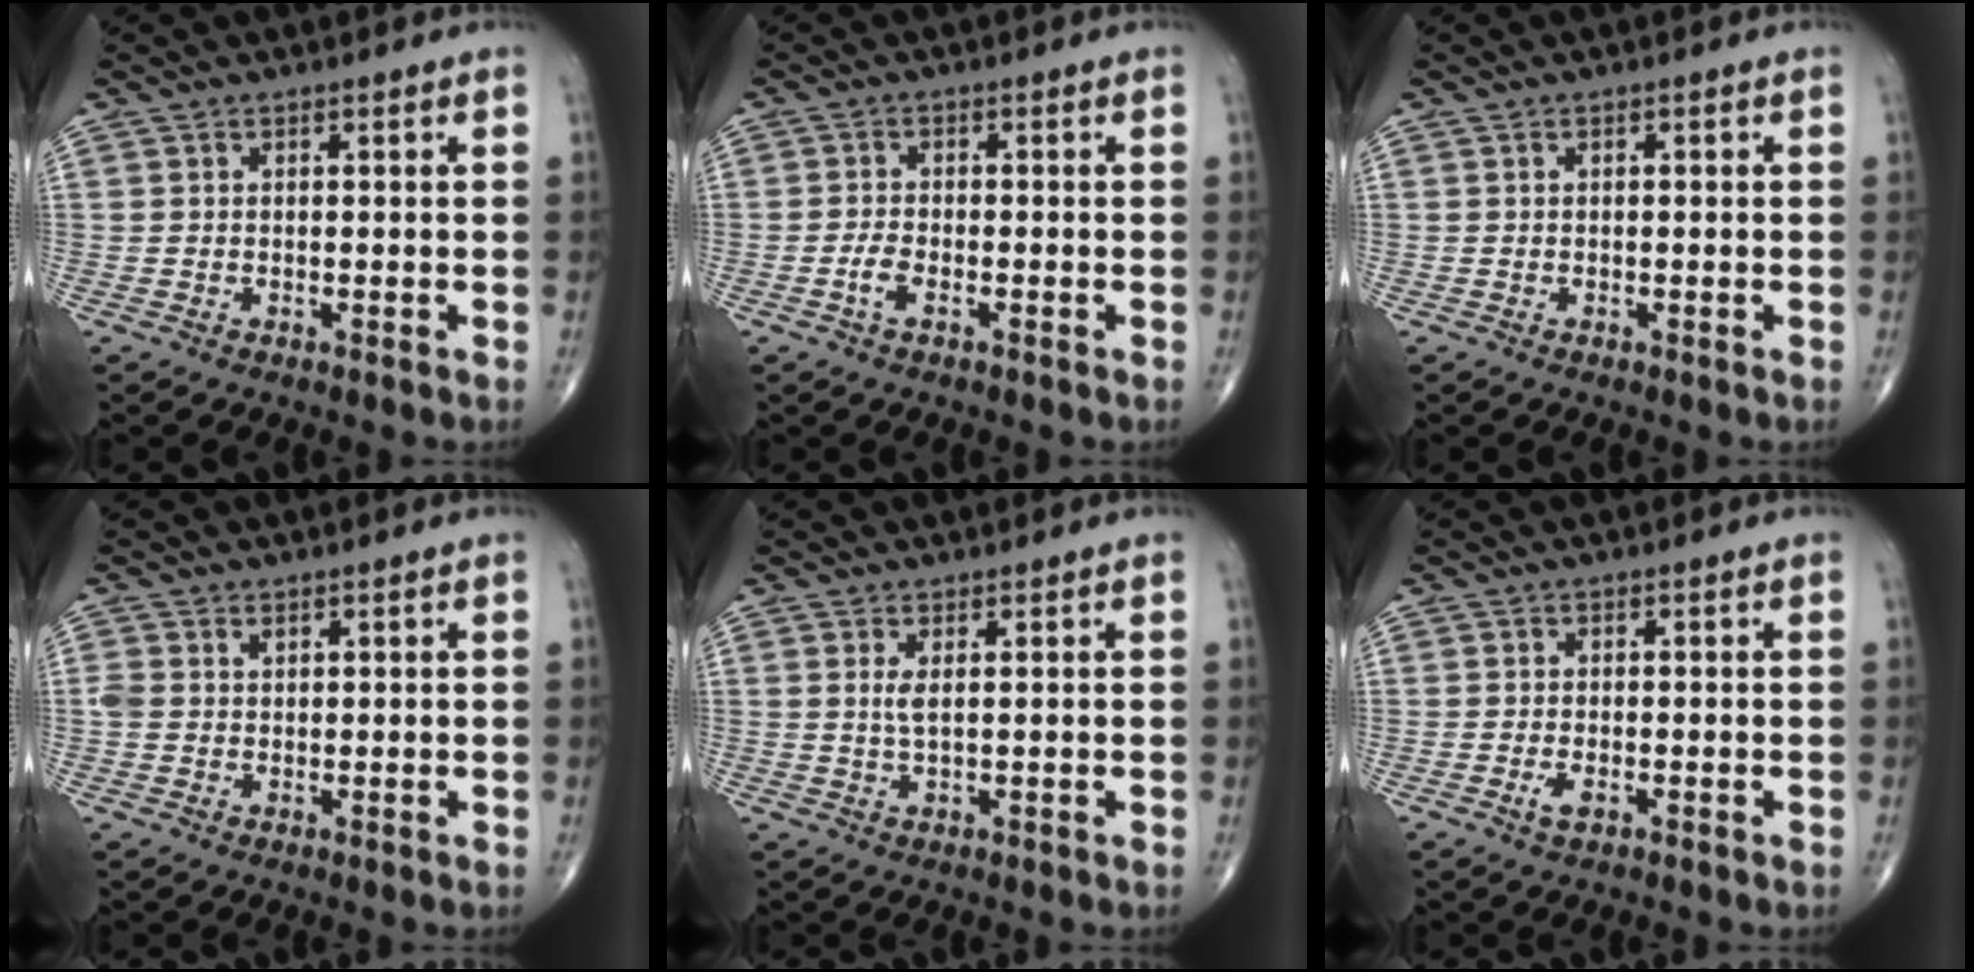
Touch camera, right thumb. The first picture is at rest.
{"total": 2.6, "force": [-1.2, 1.0, 2.1], "torque": [-0.049, 0.009, -0.026]}
{"total": 0.0}
{"total": 2.0, "force": [0.7, 1.5, 1.1], "torque": [-0.023, 0.002, 0.016]}
{"total": 2.1, "force": [0.6, 0.5, 2.0], "torque": [-0.047, -0.006, 0.017]}
{"total": 1.9, "force": [-0.7, 0.8, 1.6], "torque": [-0.032, -0.002, -0.012]}